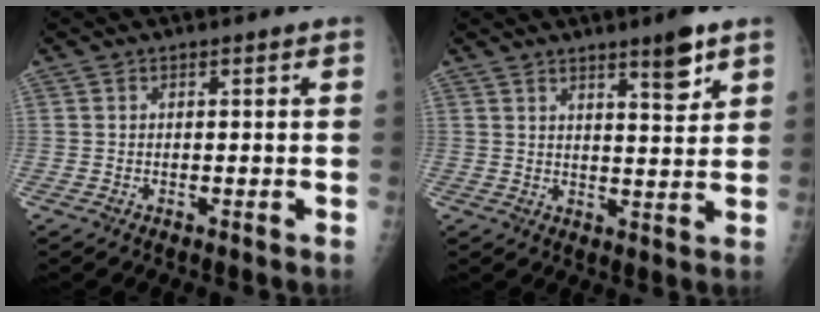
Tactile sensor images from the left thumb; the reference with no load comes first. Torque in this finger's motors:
{"motor_torque": [0.60, 0.67, -0.02, -0.11, 0.06]}